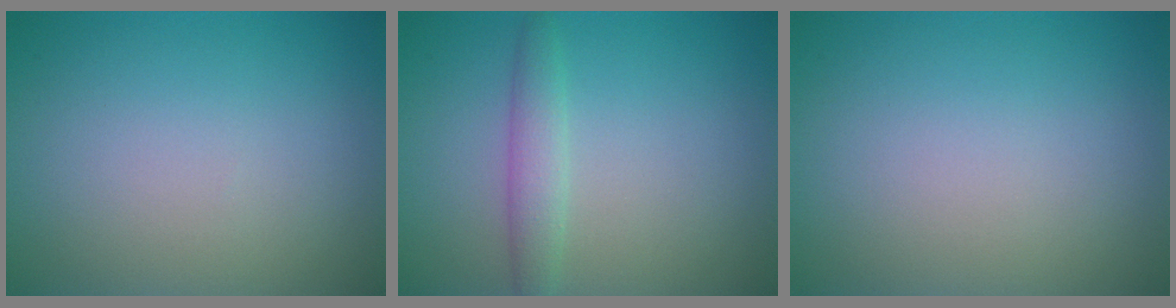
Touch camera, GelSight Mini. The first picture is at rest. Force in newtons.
{"total": 2.1, "press": 2.1, "slide": 0.1}
{"total": 0.0}